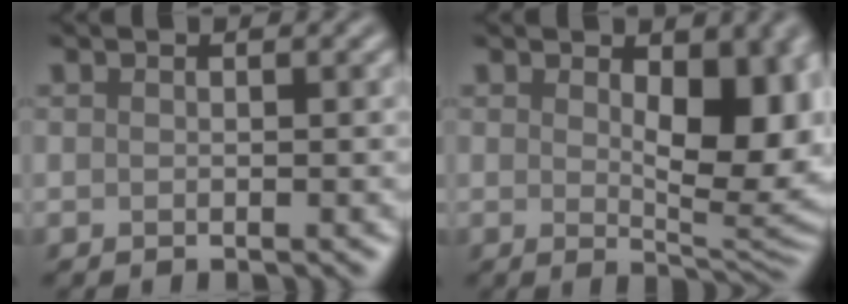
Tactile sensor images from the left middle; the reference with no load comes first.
{"total": 7.9, "force": [1.3, 3.8, 6.8], "torque": [-0.097, -0.012, 0.028]}